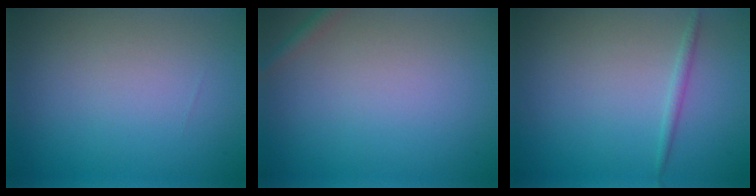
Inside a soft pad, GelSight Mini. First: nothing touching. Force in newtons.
{"total": 1.0, "press": 1.0, "slide": 0.0}
{"total": 0.9, "press": 0.9, "slide": 0.0}